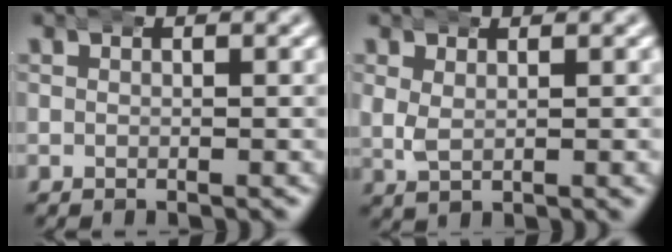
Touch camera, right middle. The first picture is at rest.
{"total": 2.5, "force": [0.8, 1.6, 1.8], "torque": [-0.043, -0.003, 0.016]}